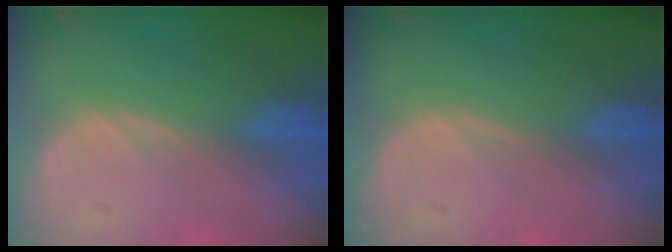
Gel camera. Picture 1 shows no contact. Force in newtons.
{"total": 0.0}